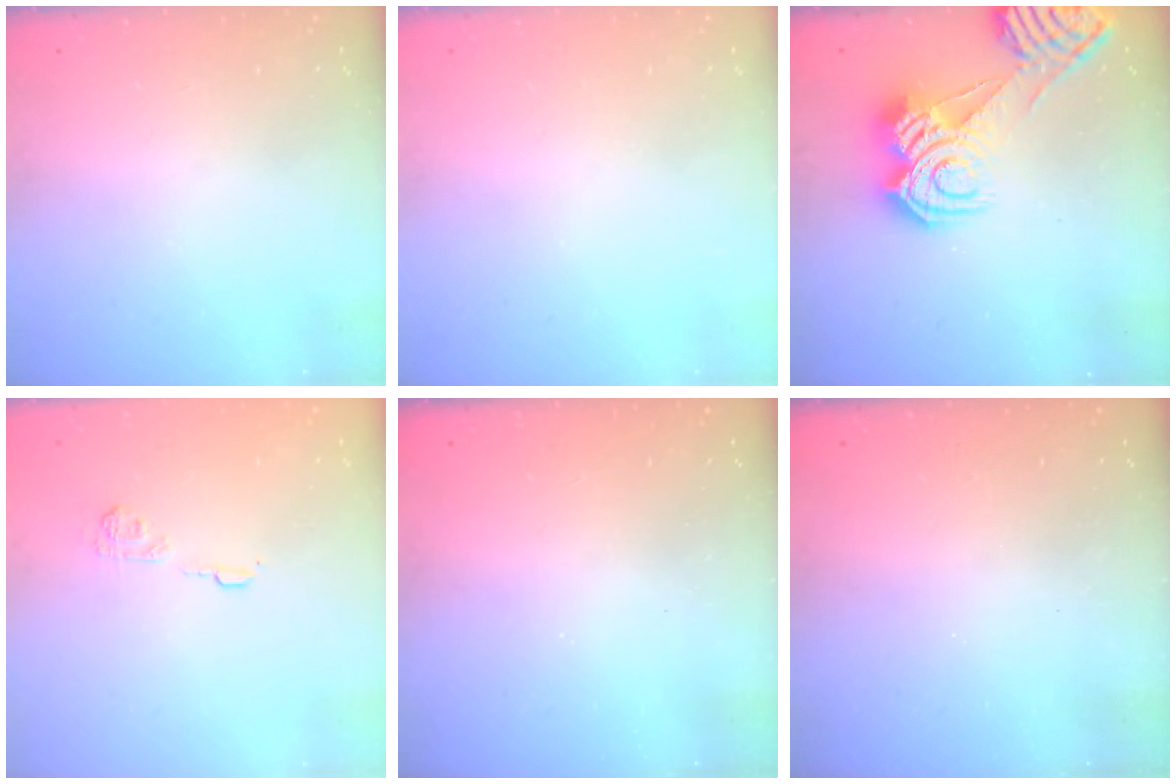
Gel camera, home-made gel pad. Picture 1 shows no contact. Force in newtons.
{"total": 0.0}
{"total": 12.3, "press": 12.2, "slide": 1.2}
{"total": 5.2, "press": 4.9, "slide": 1.5}
{"total": 2.3, "press": 2.2, "slide": 0.7}
{"total": 2.4, "press": 2.3, "slide": 0.8}